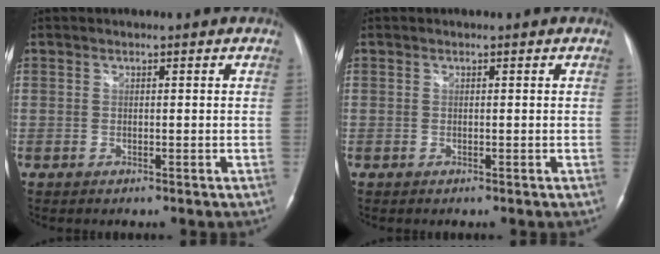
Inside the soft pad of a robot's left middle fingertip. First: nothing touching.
{"total": 0.0}